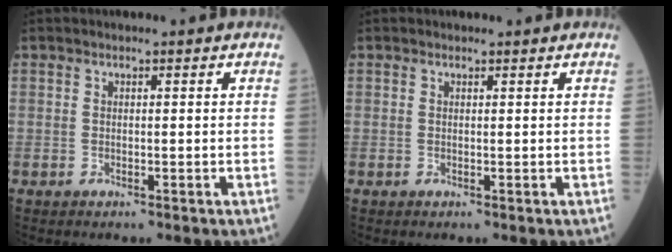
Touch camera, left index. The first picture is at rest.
{"total": 0.0}